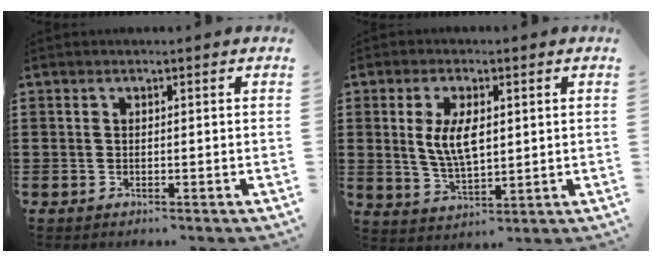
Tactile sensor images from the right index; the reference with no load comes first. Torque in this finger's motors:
{"motor_torque": [0.36, -0.01, 0.38, 0.17]}